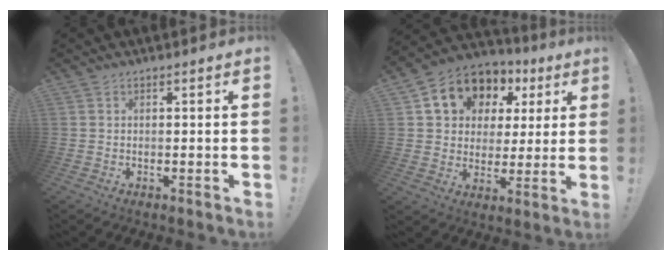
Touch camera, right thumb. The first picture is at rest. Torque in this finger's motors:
{"motor_torque": [1.42, 1.64, 0.44, -0.22, 0.16]}